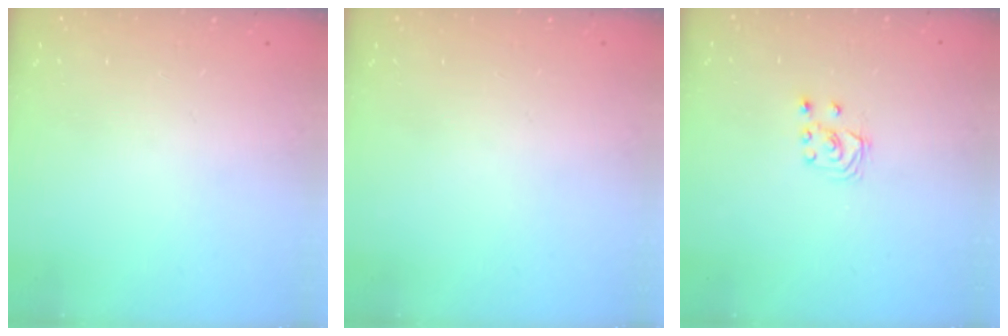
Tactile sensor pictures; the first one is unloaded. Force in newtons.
{"total": 0.0}
{"total": 3.5, "press": 3.5, "slide": 0.4}